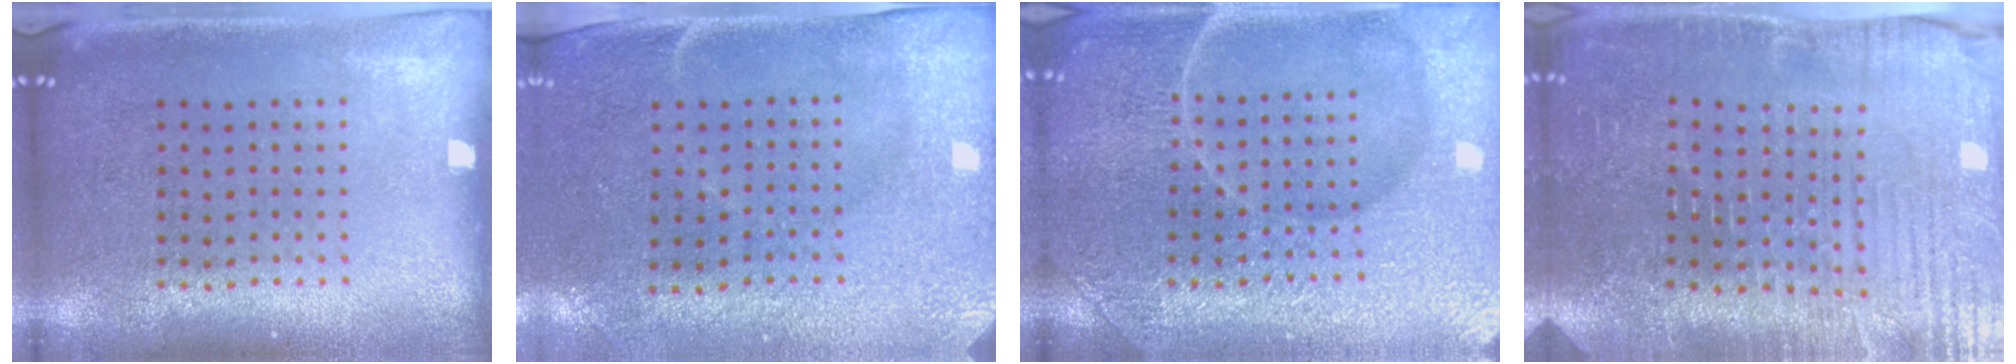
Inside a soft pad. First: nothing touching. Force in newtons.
{"total": 2.9, "press": 2.4, "slide": 1.6}
{"total": 5.2, "press": 5.1, "slide": 0.6}
{"total": 4.1, "press": 4.1, "slide": 0.6}